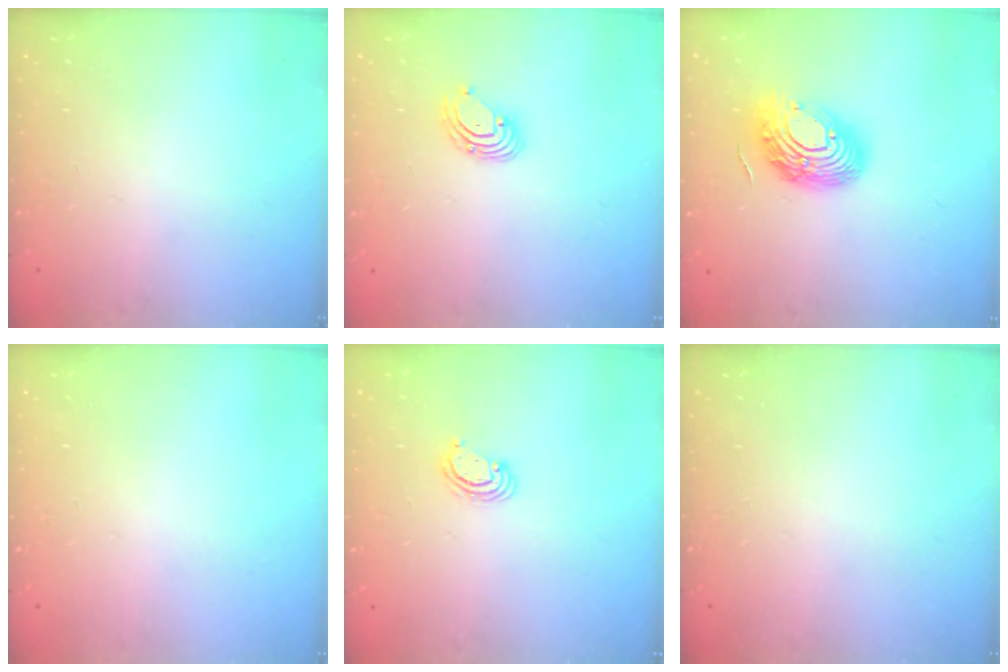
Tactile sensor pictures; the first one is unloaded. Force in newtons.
{"total": 3.9, "press": 3.9, "slide": 0.6}
{"total": 15.8, "press": 15.8, "slide": 1.1}
{"total": 0.0}
{"total": 2.5, "press": 2.5, "slide": 0.2}
{"total": 0.0}